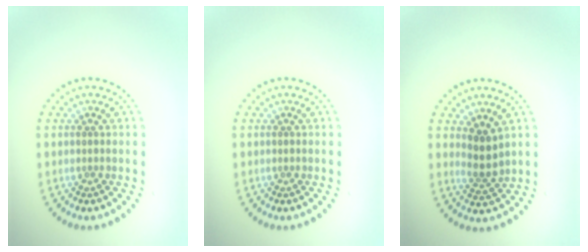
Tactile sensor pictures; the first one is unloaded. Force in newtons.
{"total": 0.0}
{"total": 2.2, "press": 1.8, "slide": 1.4}